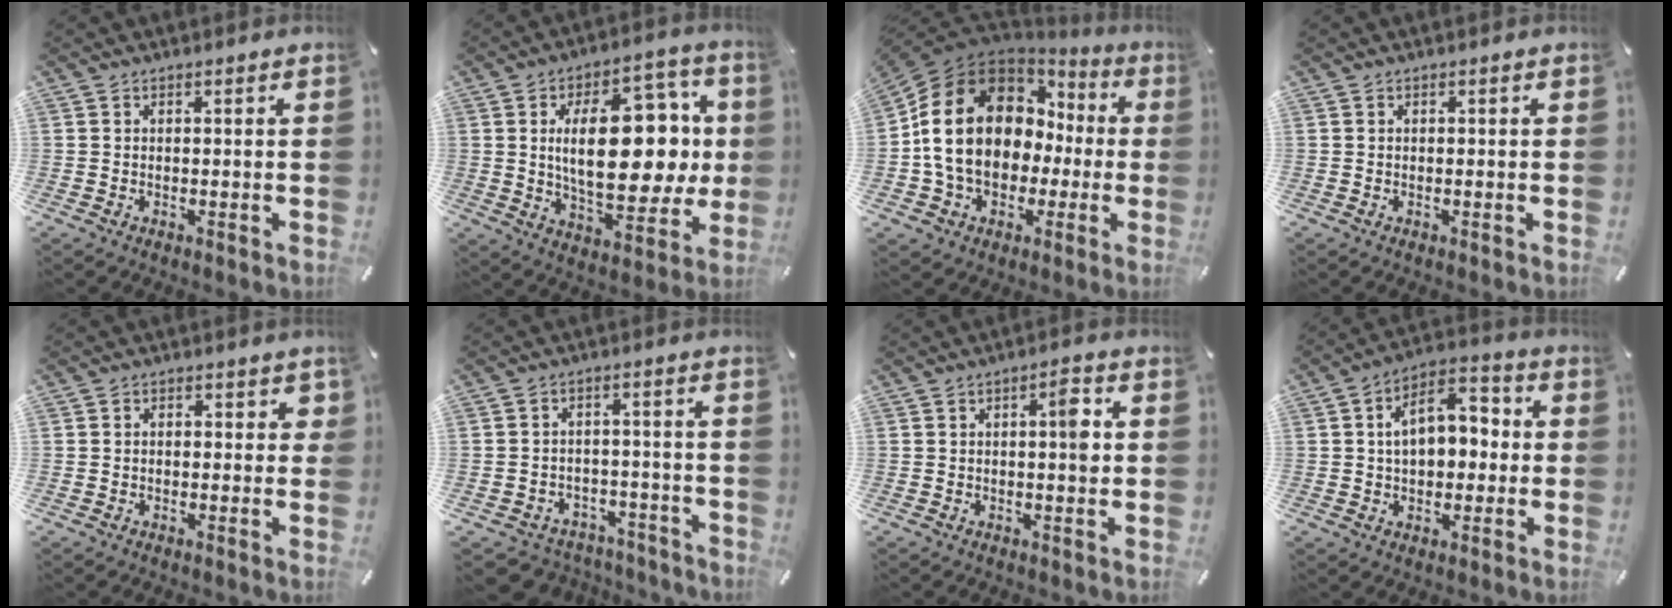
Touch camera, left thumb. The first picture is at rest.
{"total": 22.9, "force": [3.0, 12.2, 19.1], "torque": [-0.293, -0.006, 0.047]}
{"total": 18.5, "force": [0.8, 15.0, 10.9], "torque": [-0.235, -0.001, 0.013]}
{"total": 0.0}
{"total": 2.2, "force": [-0.5, 1.6, 1.4], "torque": [-0.010, 0.002, -0.014]}
{"total": 4.6, "force": [-2.7, 3.6, 1.0], "torque": [-0.022, 0.016, -0.052]}
{"total": 5.2, "force": [0.3, 1.7, 4.9], "torque": [-0.062, 0.000, -0.004]}
{"total": 10.4, "force": [1.3, 7.4, 7.2], "torque": [-0.103, 0.003, 0.021]}